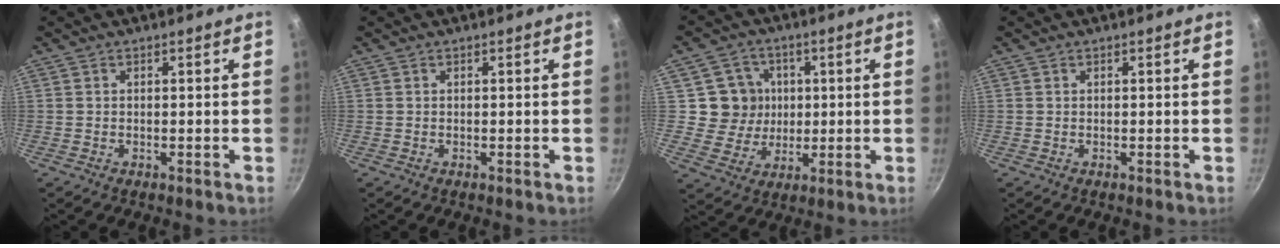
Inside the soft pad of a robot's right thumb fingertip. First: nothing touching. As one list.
[{"total": 0.0}, {"total": 8.9, "force": [1.3, 8.6, 2.2], "torque": [-0.003, -0.003, 0.020]}, {"total": 0.0}]